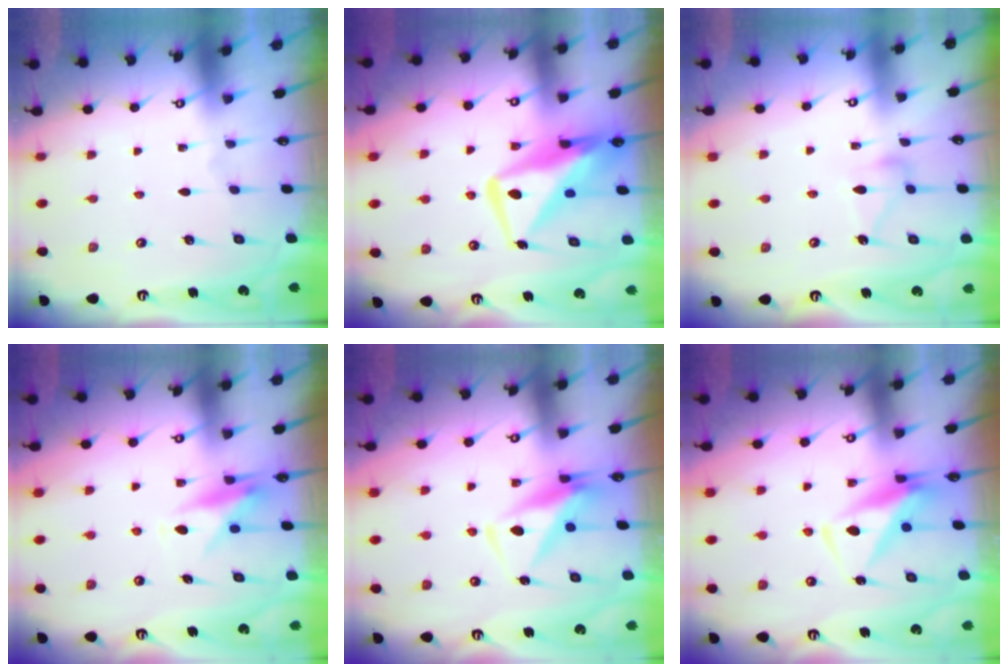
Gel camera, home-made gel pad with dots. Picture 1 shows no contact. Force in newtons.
{"total": 14.2, "press": 14.0, "slide": 2.0}
{"total": 9.5, "press": 9.4, "slide": 0.5}
{"total": 7.8, "press": 7.8, "slide": 0.5}
{"total": 8.7, "press": 8.6, "slide": 1.4}
{"total": 8.7, "press": 8.6, "slide": 1.4}